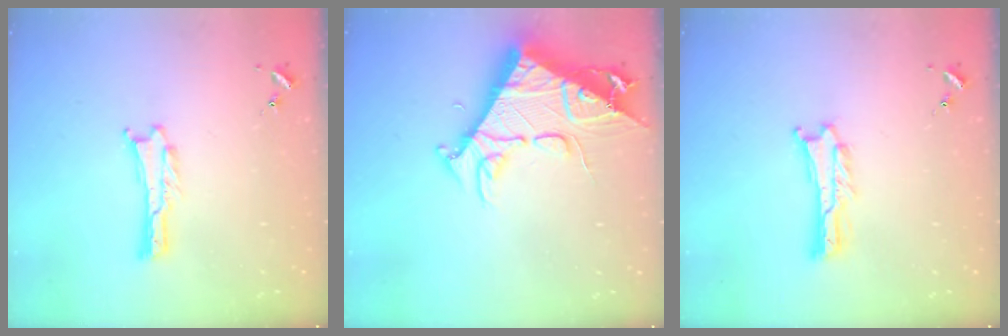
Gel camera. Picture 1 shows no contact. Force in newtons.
{"total": 10.1, "press": 10.1, "slide": 0.9}
{"total": 1.0, "press": 1.0, "slide": 0.2}